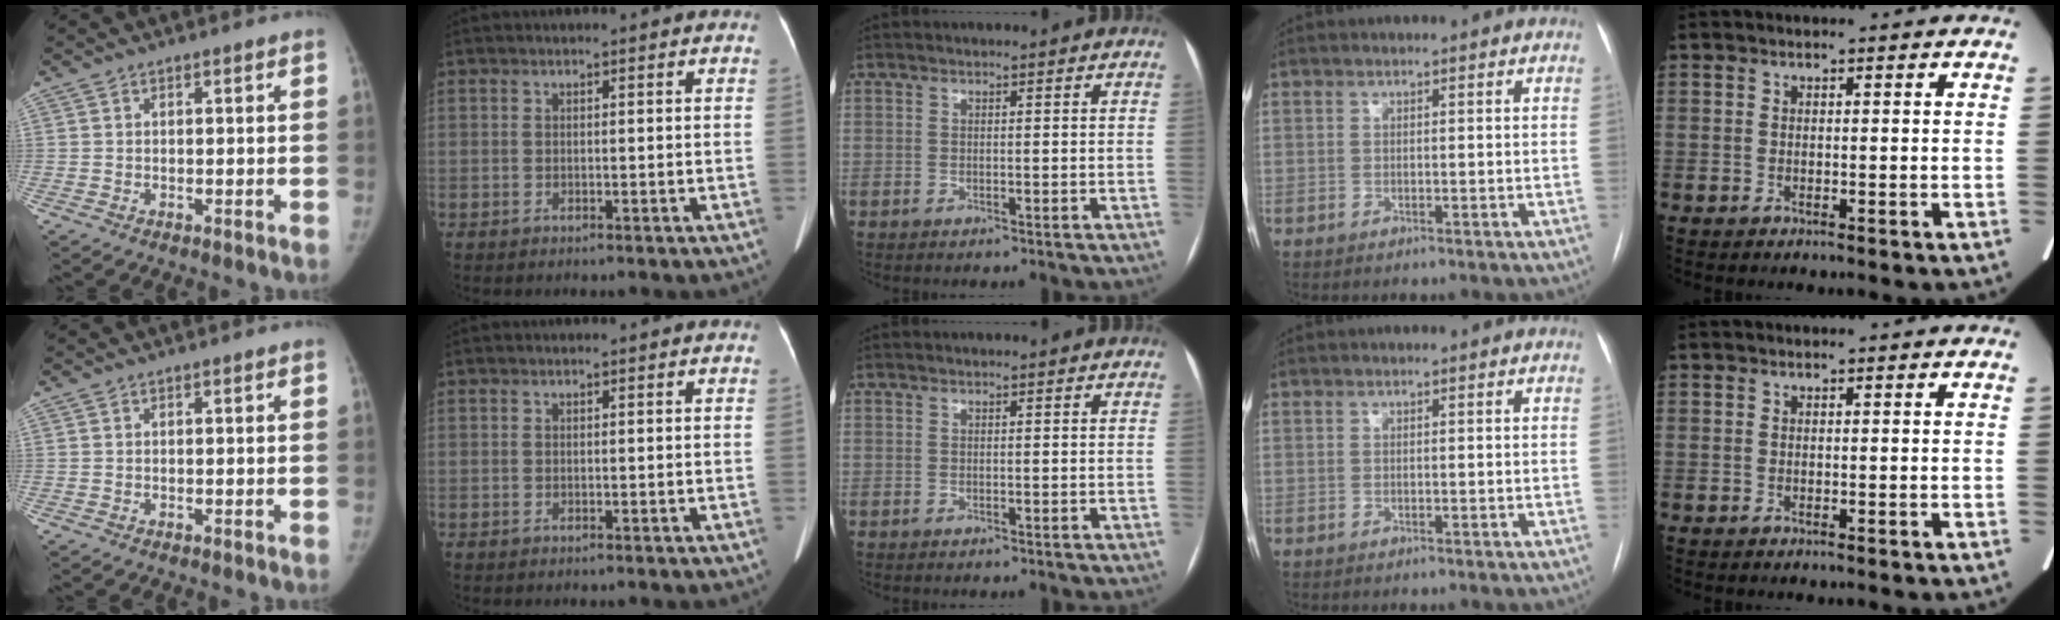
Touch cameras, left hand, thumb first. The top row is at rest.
{}